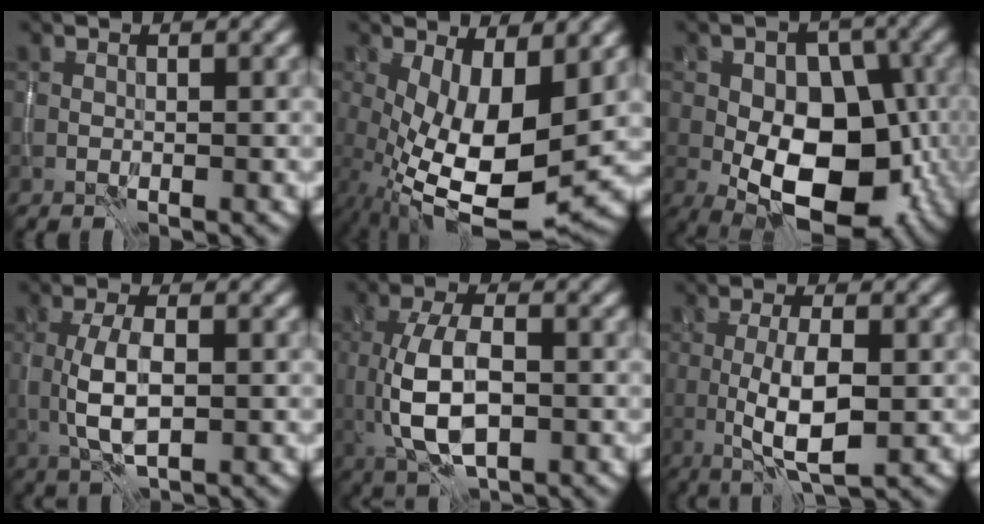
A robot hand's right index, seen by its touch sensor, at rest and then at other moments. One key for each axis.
{"total": 12.0, "fx": -0.7, "fy": 5.0, "fz": 10.9, "tx": -0.194, "ty": -0.024, "tz": -0.002}
{"total": 13.7, "fx": -3.2, "fy": 8.7, "fz": 10.1, "tx": -0.126, "ty": -0.001, "tz": -0.042}
{"total": 4.7, "fx": -0.2, "fy": 2.0, "fz": 4.2, "tx": -0.094, "ty": -0.003, "tz": -0.003}
{"total": 7.3, "fx": -0.5, "fy": 3.8, "fz": 6.2, "tx": -0.133, "ty": -0.004, "tz": -0.007}
{"total": 5.1, "fx": -0.8, "fy": 1.3, "fz": 4.9, "tx": -0.093, "ty": -0.002, "tz": -0.014}